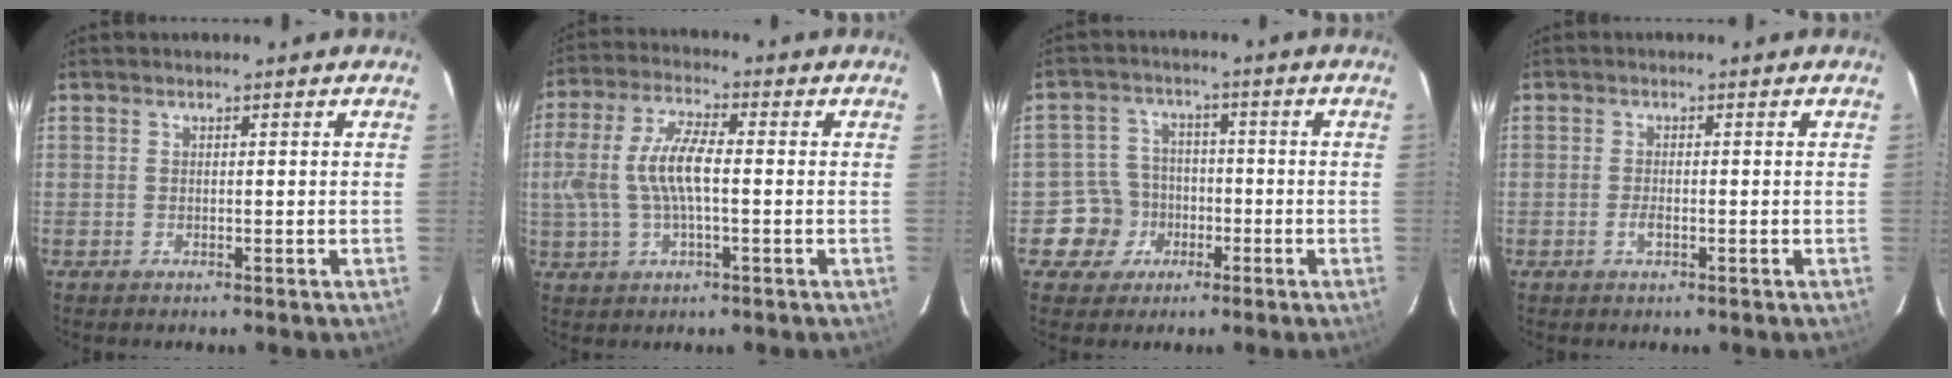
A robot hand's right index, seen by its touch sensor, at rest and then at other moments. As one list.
[{"total": 10.4, "force": [-0.4, 3.8, 9.7], "torque": [-0.203, 0.010, -0.005]}, {"total": 7.0, "force": [-2.7, 6.4, 0.4], "torque": [-0.024, 0.029, -0.040]}, {"total": 1.8, "force": [-0.8, 0.7, 1.4], "torque": [-0.030, -0.001, -0.014]}]